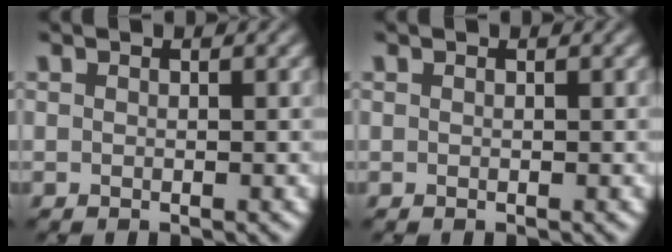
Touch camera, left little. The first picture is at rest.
{"total": 0.0}